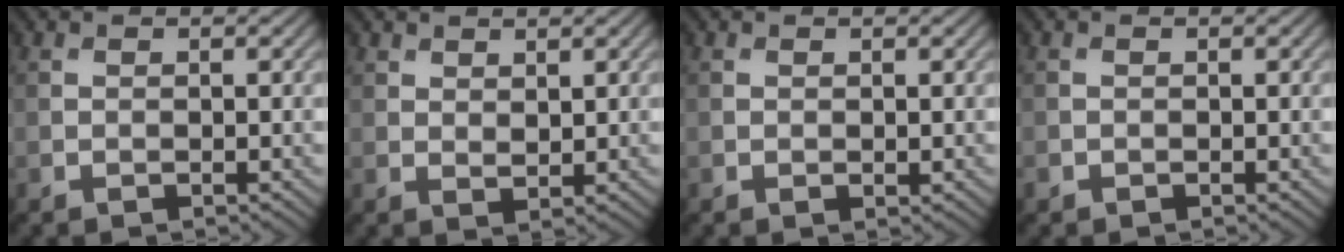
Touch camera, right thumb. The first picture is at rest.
{"total": 2.2, "force": [1.6, 1.1, 0.9], "torque": [-0.017, -0.005, 0.035]}
{"total": 0.5, "force": [0.3, 0.3, 0.3], "torque": [-0.001, -0.002, 0.005]}
{"total": 0.6, "force": [-0.2, 0.6, 0.0], "torque": [-0.001, -0.004, -0.006]}